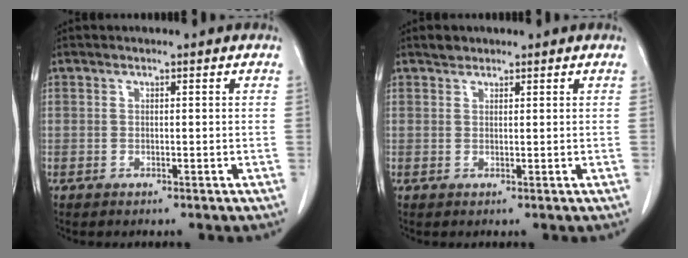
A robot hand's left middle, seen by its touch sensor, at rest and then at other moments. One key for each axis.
{"total": 1.2, "fx": 1.1, "fy": 0.6, "fz": 0.2, "tx": -0.005, "ty": 0.002, "tz": 0.018}